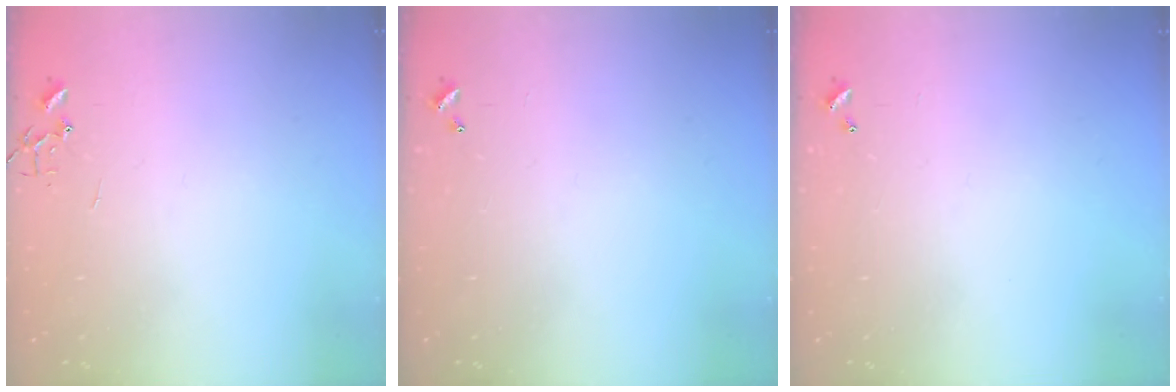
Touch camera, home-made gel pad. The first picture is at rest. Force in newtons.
{"total": 0.0}
{"total": 0.0}